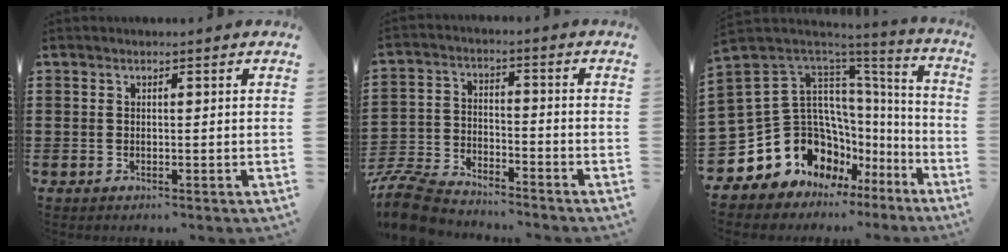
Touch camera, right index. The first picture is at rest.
{"total": 7.6, "force": [-7.3, 1.4, 1.5], "torque": [-0.056, 0.009, -0.151]}
{"total": 13.4, "force": [-3.9, 11.3, 6.1], "torque": [-0.187, -0.019, -0.055]}